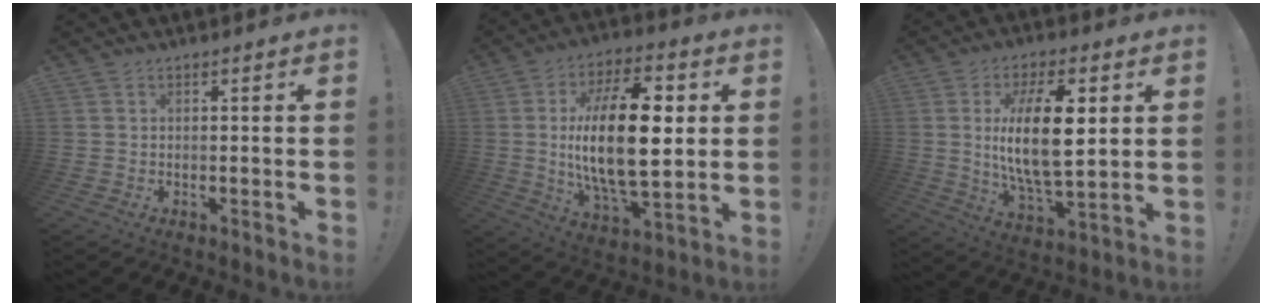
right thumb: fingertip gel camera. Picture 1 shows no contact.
{"total": 24.2, "force": [2.3, 10.8, 21.5], "torque": [-0.386, -0.007, 0.031]}
{"total": 18.0, "force": [3.3, 7.2, 16.2], "torque": [-0.310, -0.013, 0.038]}